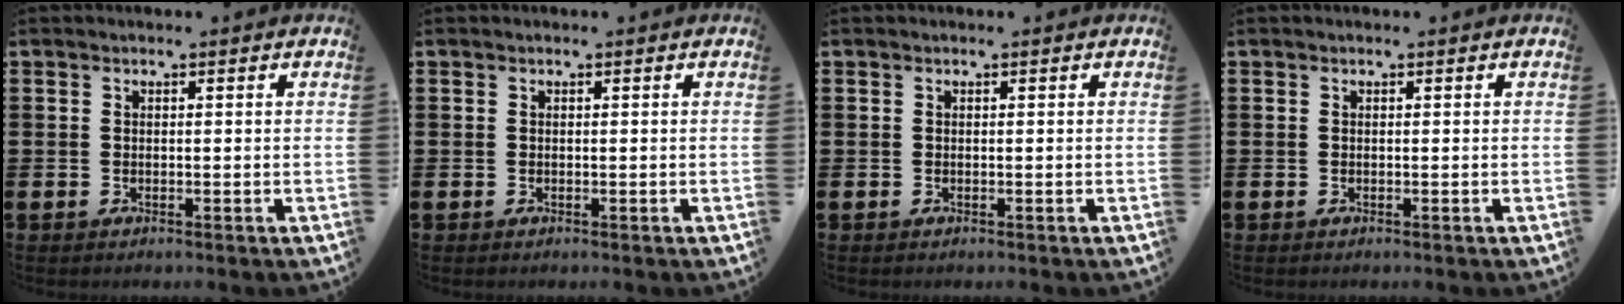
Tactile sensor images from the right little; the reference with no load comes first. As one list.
[{"total": 0.0}, {"total": 0.0}, {"total": 0.0}]